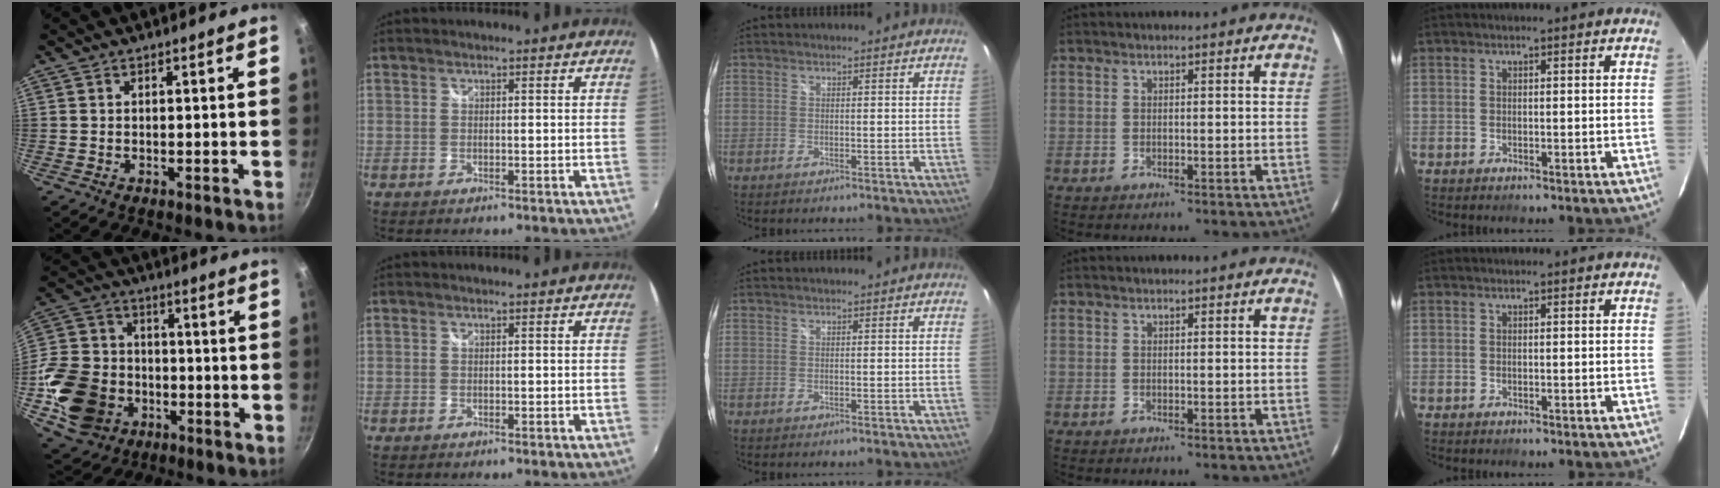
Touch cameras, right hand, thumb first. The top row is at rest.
{"thumb": {"total": 19.8, "force": [-5.1, 15.9, 10.7], "torque": [-0.200, 0.038, -0.080]}}